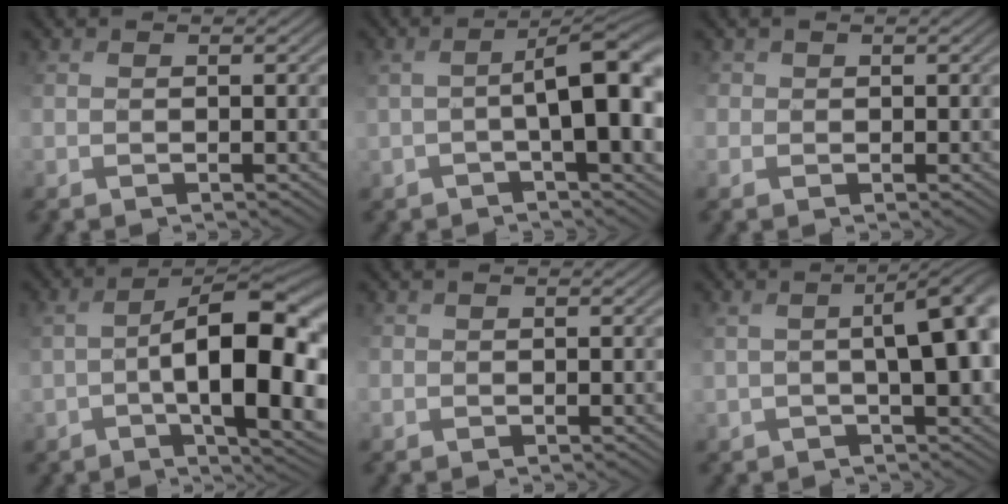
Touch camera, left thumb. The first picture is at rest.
{"total": 8.0, "force": [-0.9, 2.0, 7.7], "torque": [-0.105, 0.009, -0.006]}
{"total": 1.5, "force": [-0.1, 1.3, -0.7], "torque": [0.000, -0.001, -0.002]}
{"total": 12.7, "force": [-2.3, 4.6, 11.6], "torque": [-0.176, 0.002, -0.019]}
{"total": 0.9, "force": [-0.2, 0.5, -0.8], "torque": [0.001, 0.000, -0.003]}
{"total": 5.7, "force": [0.5, 1.7, 5.4], "torque": [-0.060, 0.014, 0.014]}